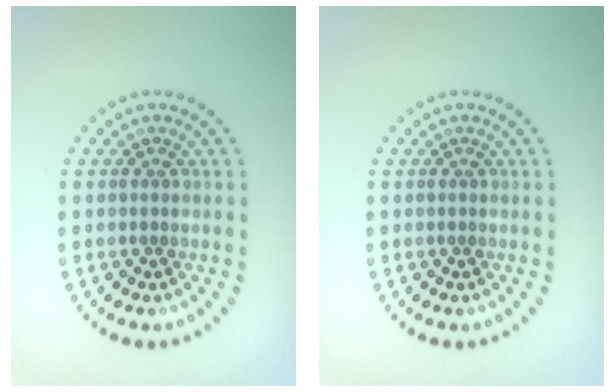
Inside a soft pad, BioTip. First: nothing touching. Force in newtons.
{"total": 0.0}